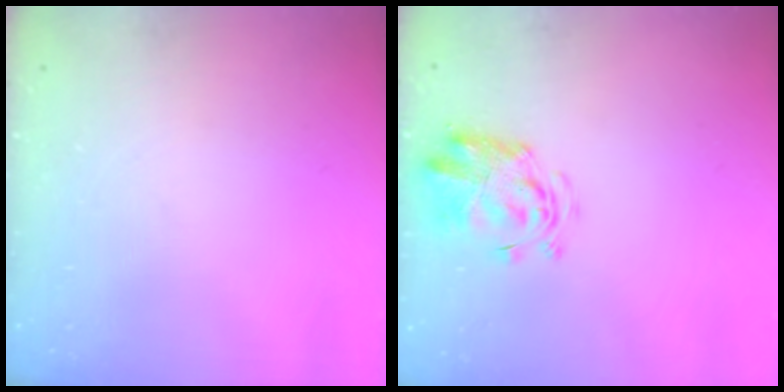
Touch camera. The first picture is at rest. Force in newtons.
{"total": 2.9, "press": 2.9, "slide": 0.6}